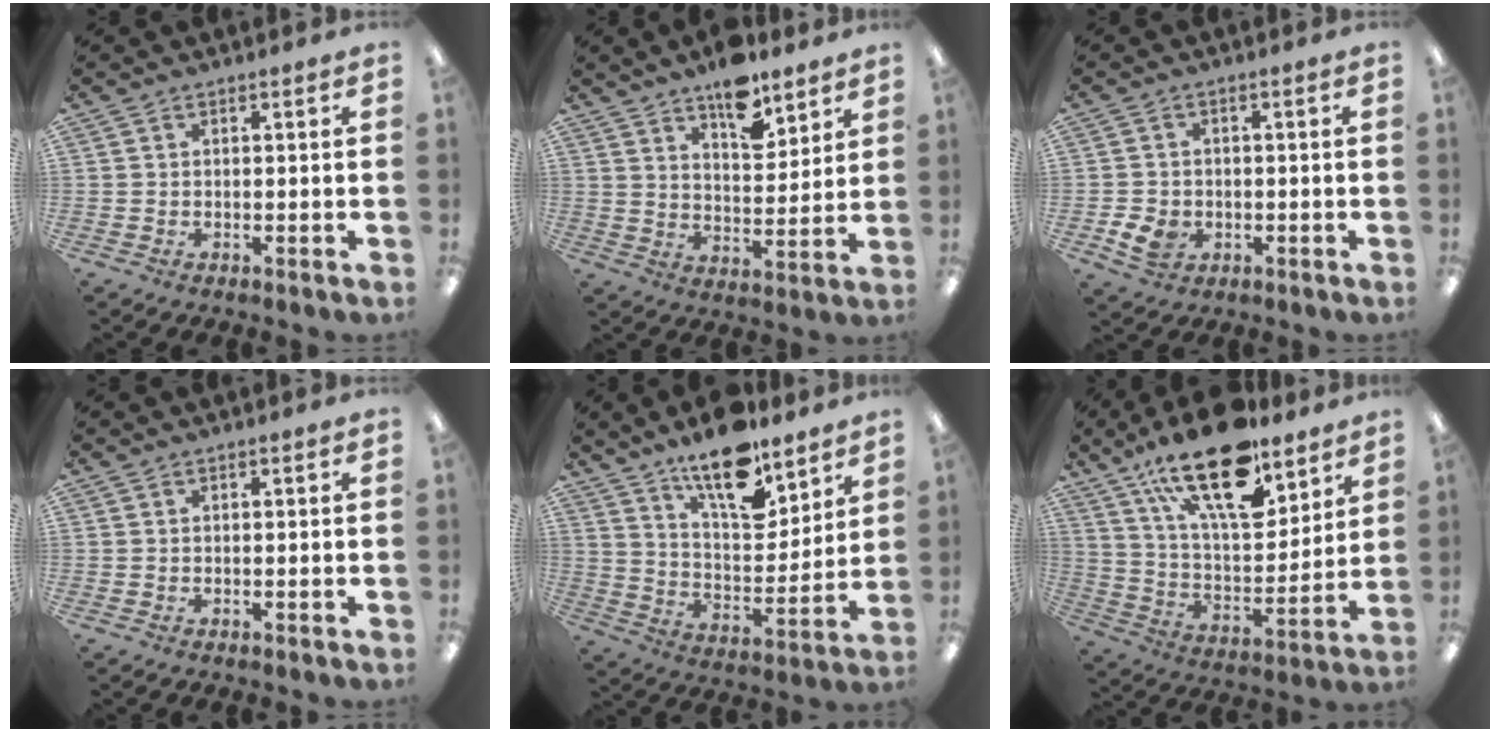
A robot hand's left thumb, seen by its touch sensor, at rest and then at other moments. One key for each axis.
{"total": 11.3, "fx": 8.7, "fy": 4.7, "fz": 5.4, "tx": -0.069, "ty": -0.057, "tz": 0.150}
{"total": 4.7, "fx": -1.5, "fy": 3.8, "fz": 2.4, "tx": -0.041, "ty": 0.001, "tz": -0.027}
{"total": 0.0}
{"total": 16.3, "fx": 12.1, "fy": 6.2, "fz": 8.9, "tx": -0.143, "ty": -0.077, "tz": 0.209}
{"total": 22.8, "fx": 15.0, "fy": 9.2, "fz": 14.5, "tx": -0.240, "ty": -0.081, "tz": 0.258}